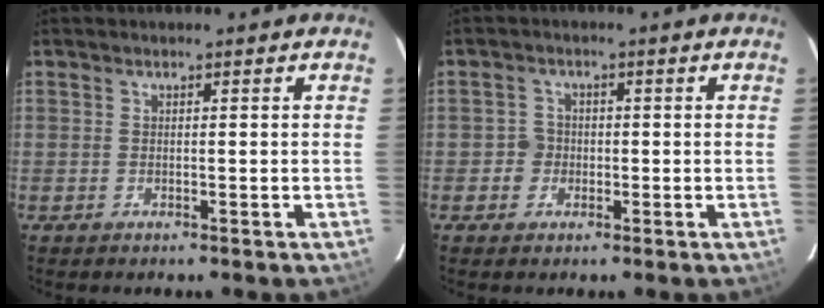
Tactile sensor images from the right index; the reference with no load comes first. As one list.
[{"total": 2.8, "force": [-0.8, 2.6, 0.2], "torque": [-0.001, 0.010, -0.015]}]